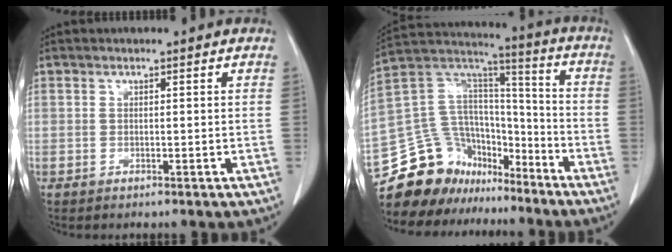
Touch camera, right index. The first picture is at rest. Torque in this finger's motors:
{"motor_torque": [-0.17, -0.27, -0.50, -0.21]}